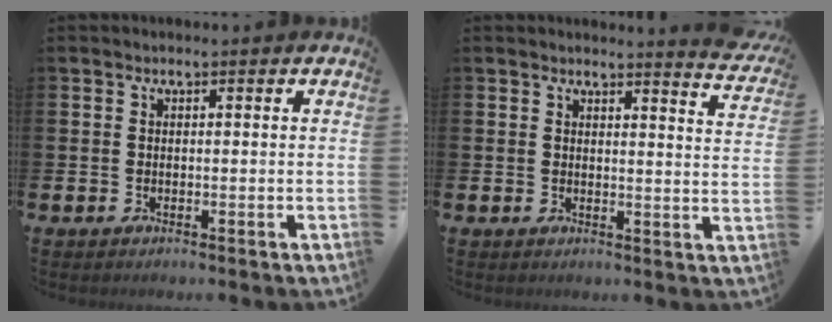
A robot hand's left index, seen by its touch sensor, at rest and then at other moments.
{"total": 3.3, "force": [3.3, -0.3, 0.4], "torque": [0.011, -0.033, 0.053]}